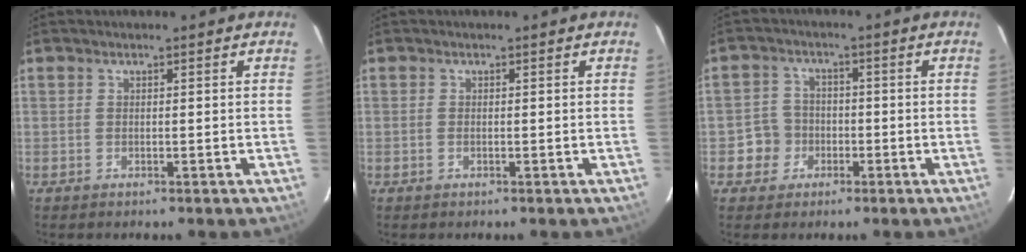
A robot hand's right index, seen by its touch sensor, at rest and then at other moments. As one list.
[{"total": 0.0}, {"total": 5.1, "force": [-1.8, 4.8, 0.1], "torque": [0.001, 0.020, -0.031]}]